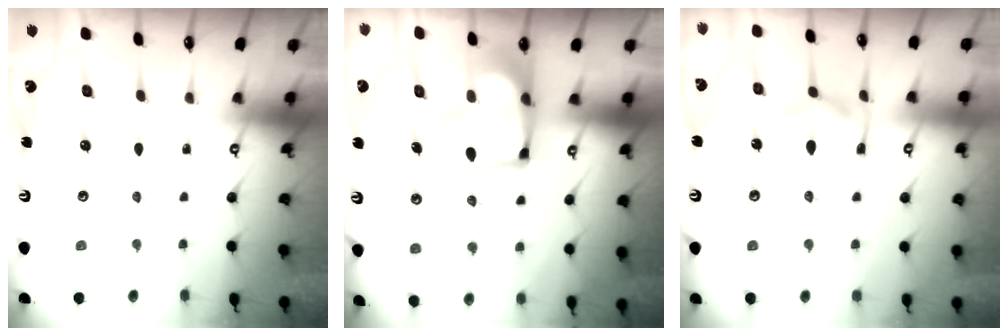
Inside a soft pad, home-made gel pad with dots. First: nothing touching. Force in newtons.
{"total": 5.8, "press": 5.7, "slide": 0.9}
{"total": 3.2, "press": 3.0, "slide": 1.1}